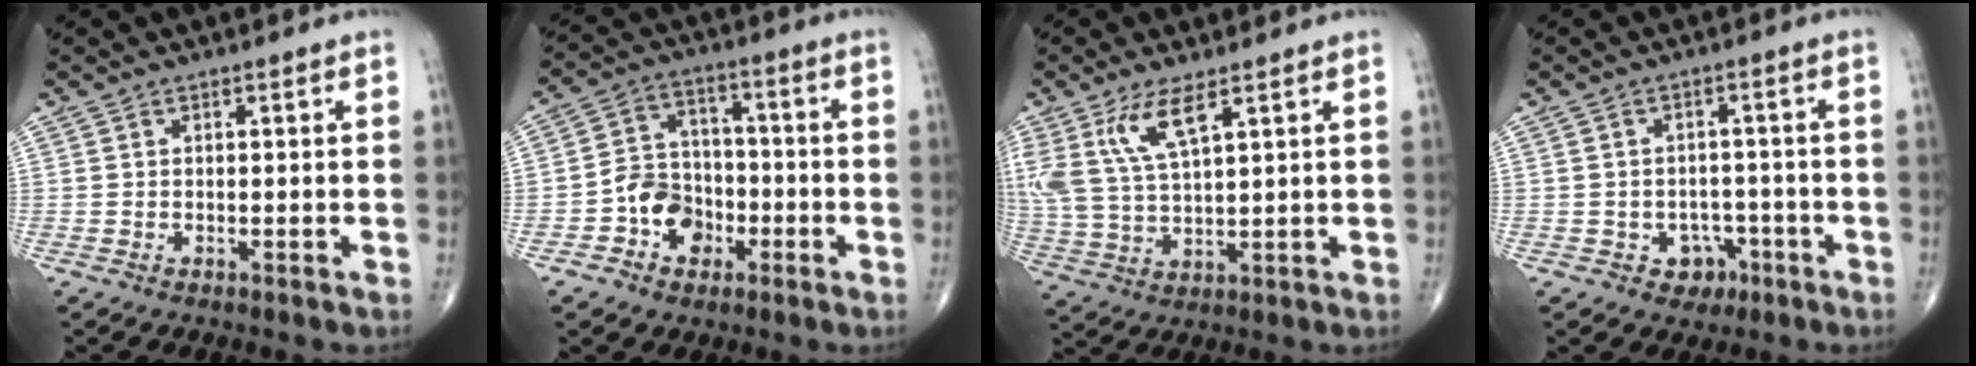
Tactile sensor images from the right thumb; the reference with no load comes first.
{"total": 9.3, "force": [-3.4, 7.5, 4.2], "torque": [-0.034, 0.036, -0.064]}
{"total": 10.7, "force": [5.4, 3.5, 8.5], "torque": [-0.191, -0.016, 0.117]}
{"total": 4.9, "force": [-2.3, 3.9, 1.8], "torque": [0.006, 0.021, -0.026]}